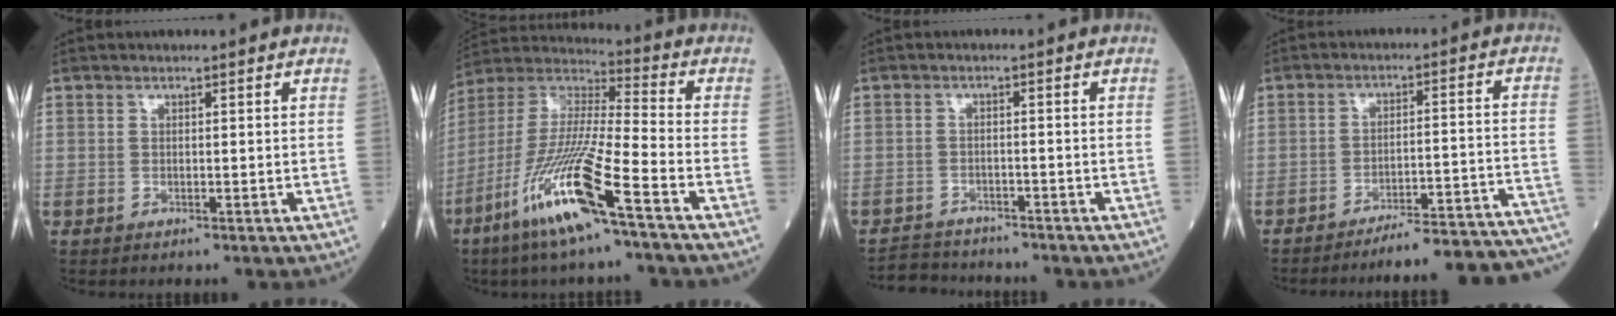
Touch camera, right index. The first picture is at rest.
{"total": 14.5, "force": [-7.2, 0.3, 12.6], "torque": [-0.265, -0.023, -0.138]}
{"total": 5.2, "force": [-5.1, 1.3, 0.1], "torque": [-0.003, -0.008, -0.083]}
{"total": 18.7, "force": [-17.7, -0.7, 5.9], "torque": [-0.018, 0.013, -0.227]}